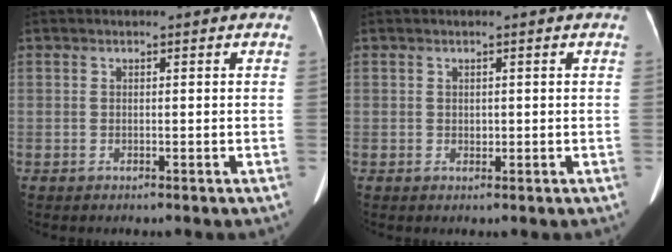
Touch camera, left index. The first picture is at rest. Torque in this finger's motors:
{"motor_torque": [0.12, 0.06, 0.06, 0.03]}